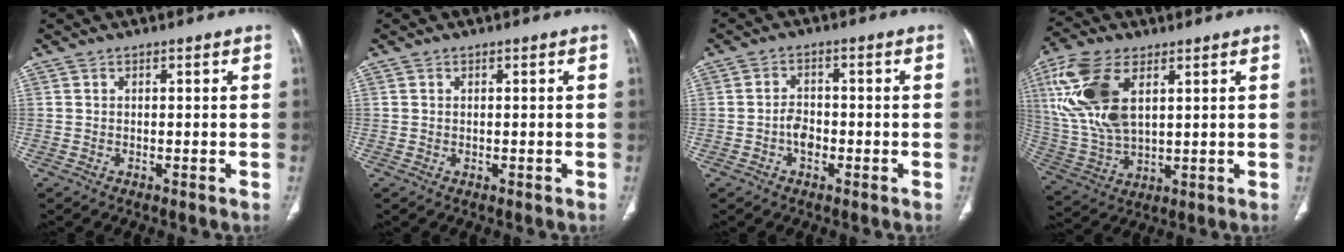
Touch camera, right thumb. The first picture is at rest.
{"total": 0.0}
{"total": 3.4, "force": [-1.1, 2.4, 2.2], "torque": [-0.024, 0.013, -0.023]}
{"total": 16.9, "force": [5.6, 8.9, 13.1], "torque": [-0.281, -0.009, 0.117]}